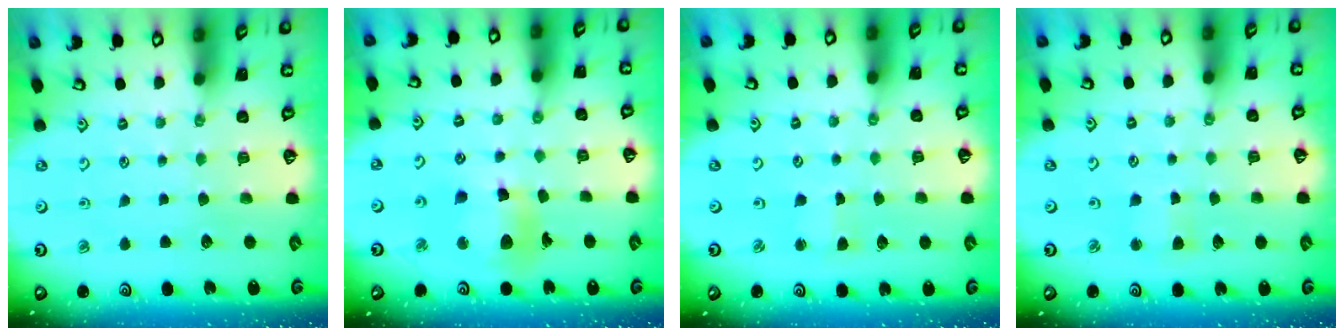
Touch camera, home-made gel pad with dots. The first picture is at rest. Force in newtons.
{"total": 12.5, "press": 12.3, "slide": 1.7}
{"total": 2.3, "press": 2.3, "slide": 0.4}
{"total": 2.8, "press": 2.8, "slide": 0.2}